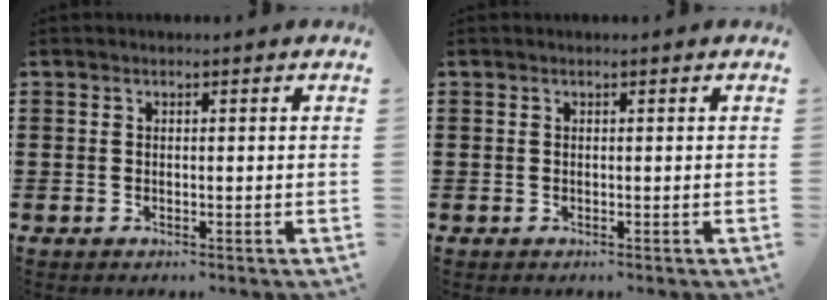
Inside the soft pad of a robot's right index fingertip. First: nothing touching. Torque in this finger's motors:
{"motor_torque": [0.00, 0.00, 0.00, -0.01]}